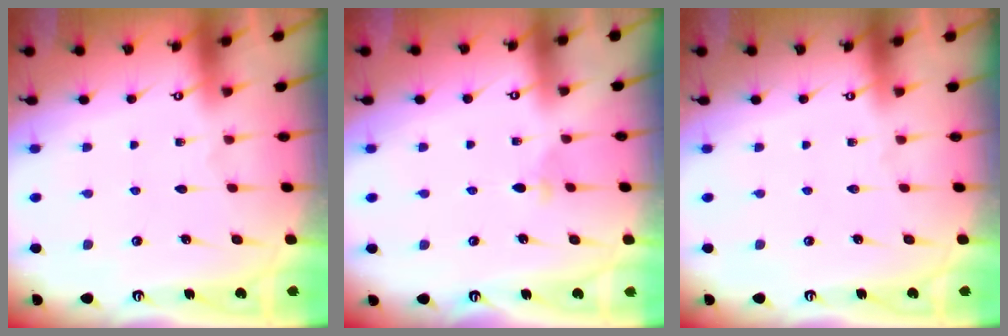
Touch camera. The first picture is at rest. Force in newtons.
{"total": 2.7, "press": 2.6, "slide": 0.6}
{"total": 0.0}